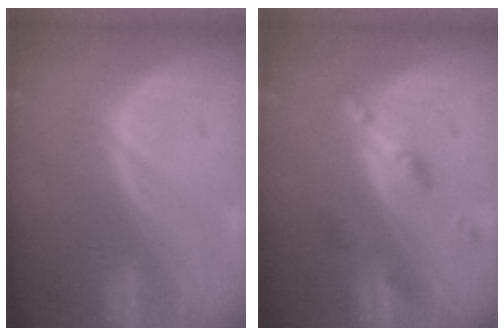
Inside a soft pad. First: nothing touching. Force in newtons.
{"total": 4.6, "press": 4.5, "slide": 0.9}